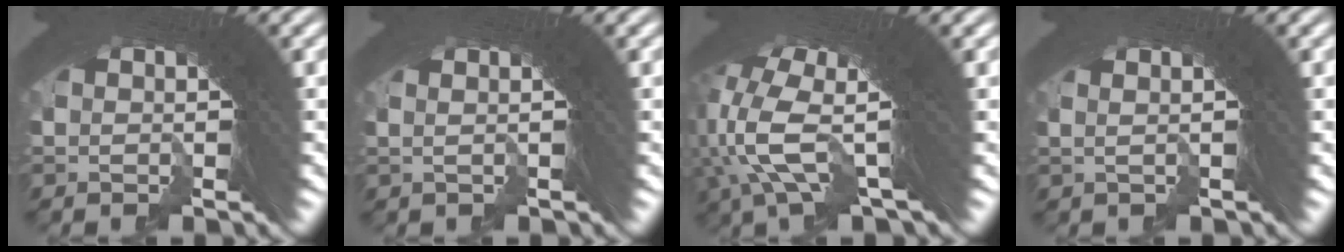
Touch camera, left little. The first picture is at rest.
{"total": 2.2, "force": [0.8, -0.4, 1.9], "torque": [-0.007, 0.022, 0.004]}
{"total": 8.8, "force": [1.3, 3.6, 7.9], "torque": [-0.161, -0.003, 0.017]}
{"total": 2.4, "force": [0.9, -0.2, 2.2], "torque": [-0.013, 0.023, 0.005]}